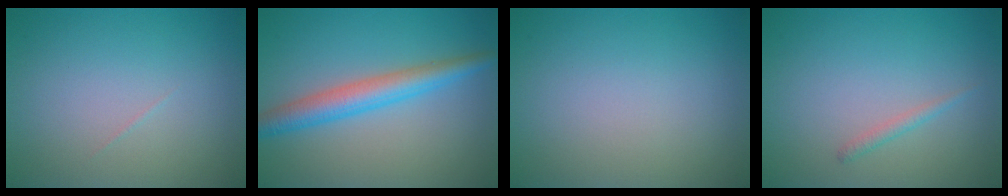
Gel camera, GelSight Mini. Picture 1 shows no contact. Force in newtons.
{"total": 4.2, "press": 4.2, "slide": 0.1}
{"total": 0.0}
{"total": 0.9, "press": 0.9, "slide": 0.0}